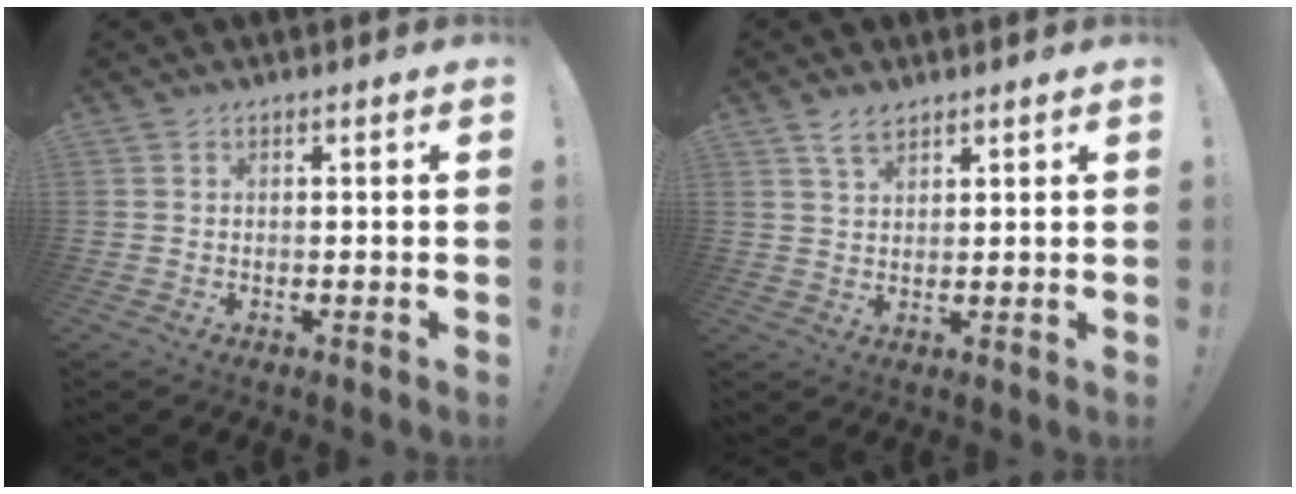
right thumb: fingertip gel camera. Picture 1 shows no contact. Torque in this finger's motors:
{"motor_torque": [-0.01, 0.00, 0.00, 0.00, 0.00]}